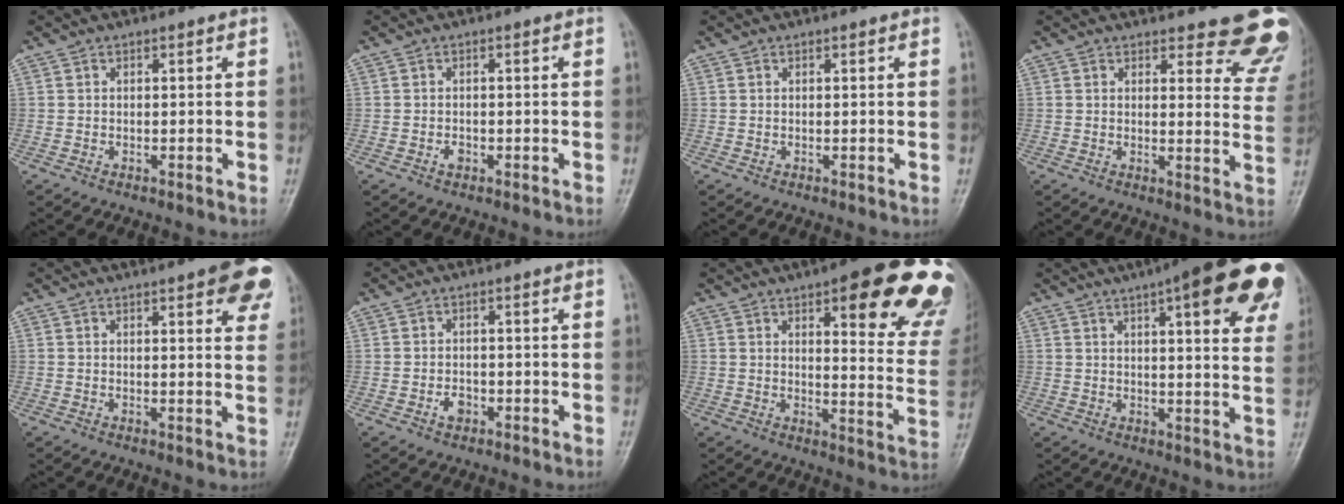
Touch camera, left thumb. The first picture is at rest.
{"total": 1.3, "force": [-0.6, 0.9, 0.6], "torque": [-0.003, 0.005, -0.010]}
{"total": 0.0}
{"total": 12.6, "force": [11.1, 4.1, 4.3], "torque": [0.011, -0.082, 0.098]}
{"total": 9.8, "force": [5.1, 2.9, 7.9], "torque": [-0.058, -0.011, 0.055]}
{"total": 2.3, "force": [-1.1, 1.7, 1.1], "torque": [-0.009, 0.008, -0.017]}
{"total": 23.0, "force": [13.0, 6.6, 17.8], "torque": [-0.179, -0.050, 0.157]}
{"total": 23.8, "force": [12.0, 6.6, 19.5], "torque": [-0.212, -0.009, 0.142]}